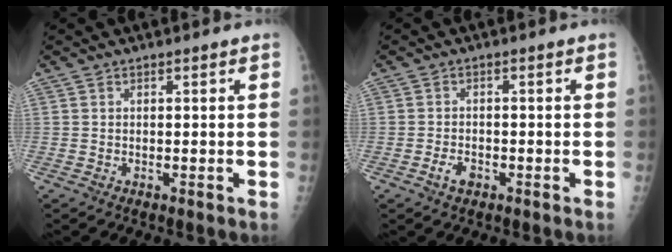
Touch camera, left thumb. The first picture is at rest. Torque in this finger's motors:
{"motor_torque": [-0.33, 0.29, 0.26, 0.19, 0.01]}